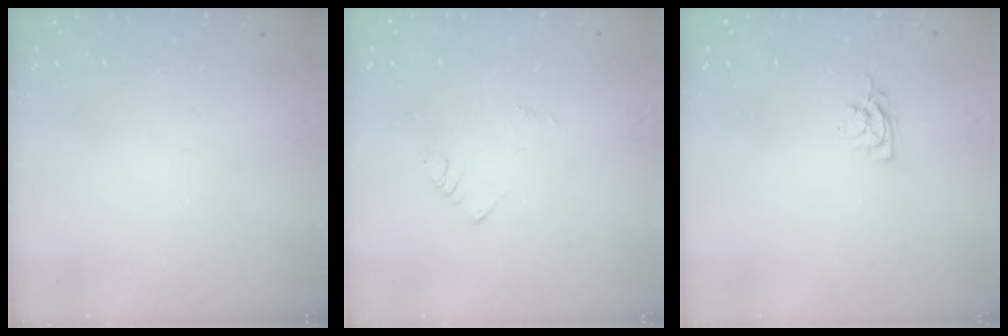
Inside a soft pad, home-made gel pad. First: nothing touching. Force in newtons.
{"total": 3.2, "press": 3.2, "slide": 0.3}
{"total": 3.9, "press": 3.9, "slide": 0.4}